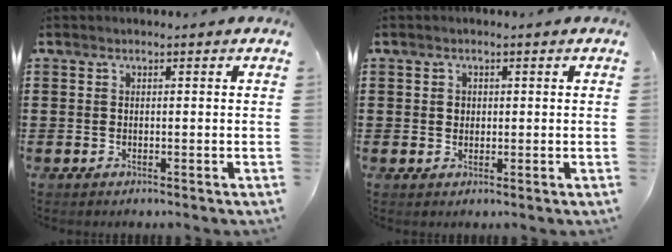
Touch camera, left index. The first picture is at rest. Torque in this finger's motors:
{"motor_torque": [1.07, 1.06, 0.06, 0.03]}